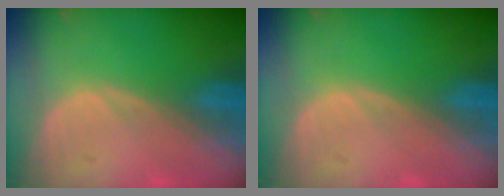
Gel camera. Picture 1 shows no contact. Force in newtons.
{"total": 0.0}